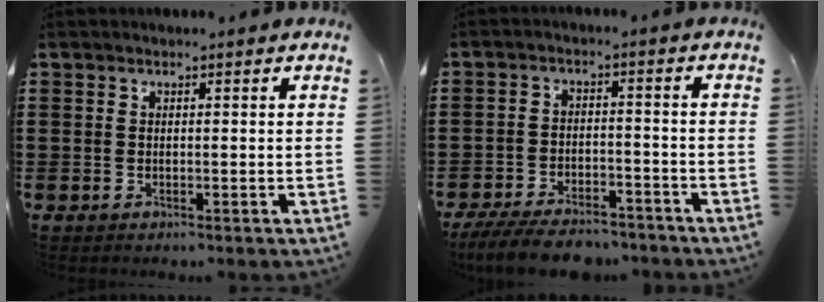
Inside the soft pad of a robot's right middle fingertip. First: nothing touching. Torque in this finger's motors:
{"motor_torque": [0.79, 0.64, 0.21, 0.10]}